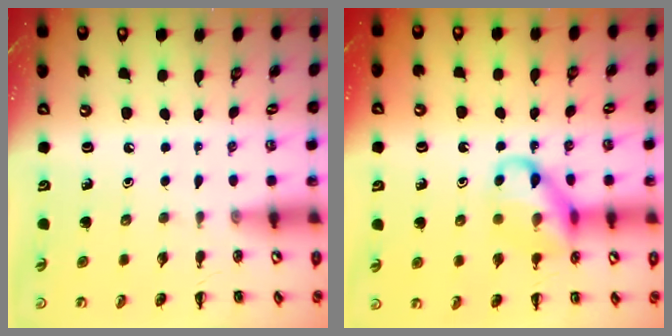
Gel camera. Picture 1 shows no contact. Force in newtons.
{"total": 12.8, "press": 12.6, "slide": 2.1}